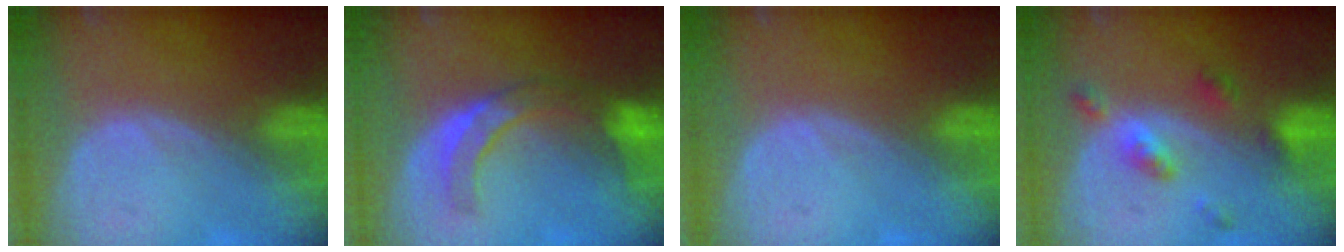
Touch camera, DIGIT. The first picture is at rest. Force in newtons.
{"total": 7.5, "press": 7.1, "slide": 2.3}
{"total": 0.0}
{"total": 5.1, "press": 4.6, "slide": 2.2}